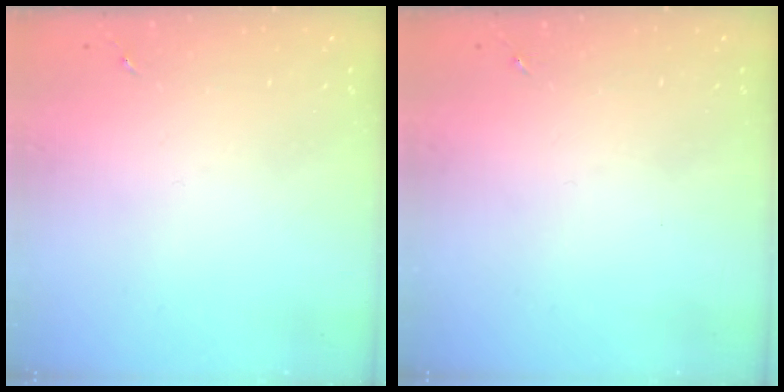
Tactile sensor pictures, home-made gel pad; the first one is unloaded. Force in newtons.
{"total": 0.0}